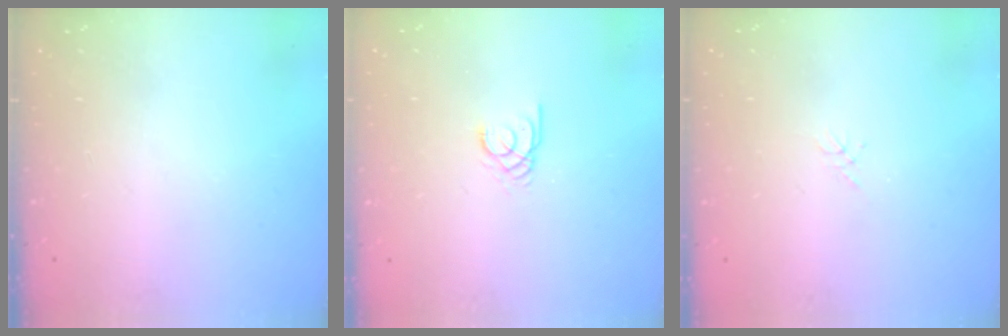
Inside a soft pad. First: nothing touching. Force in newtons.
{"total": 1.8, "press": 1.8, "slide": 0.2}
{"total": 0.0}